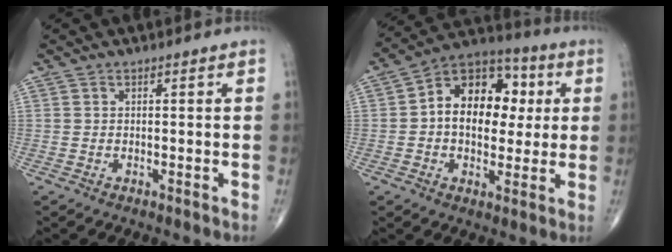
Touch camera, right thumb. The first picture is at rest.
{"total": 16.2, "force": [2.0, 11.0, 11.7], "torque": [-0.132, 0.022, 0.021]}